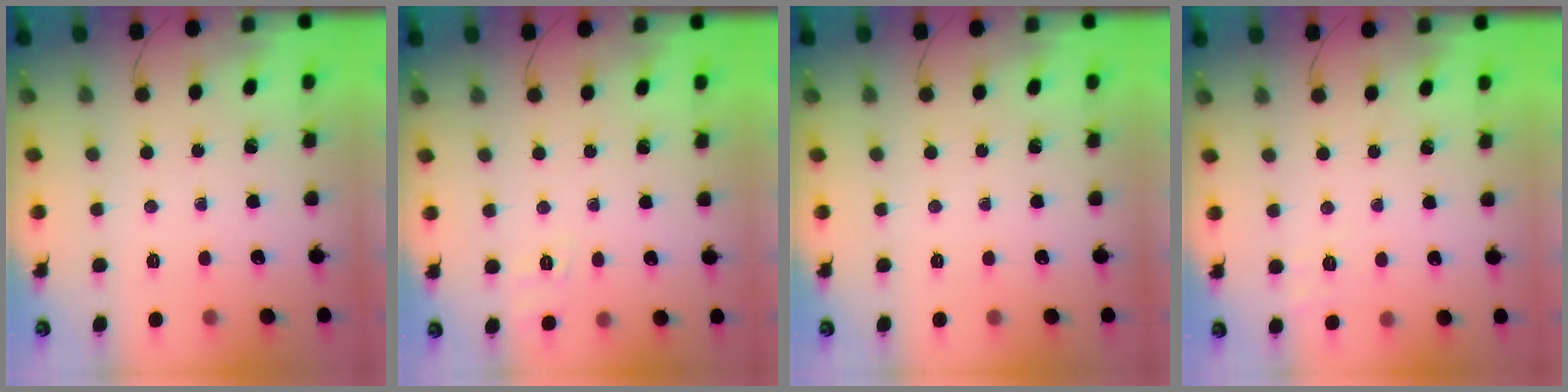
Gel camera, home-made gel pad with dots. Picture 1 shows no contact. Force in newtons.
{"total": 2.7, "press": 2.0, "slide": 1.8}
{"total": 0.0}
{"total": 1.8, "press": 0.5, "slide": 1.7}